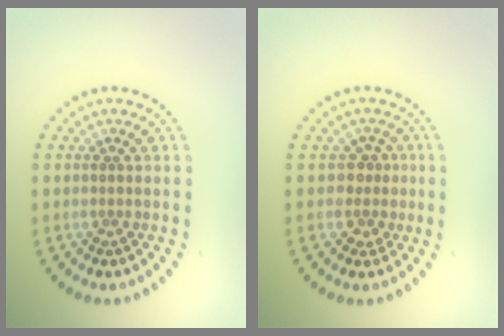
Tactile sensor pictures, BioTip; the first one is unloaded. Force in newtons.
{"total": 2.0, "press": 1.7, "slide": 1.0}